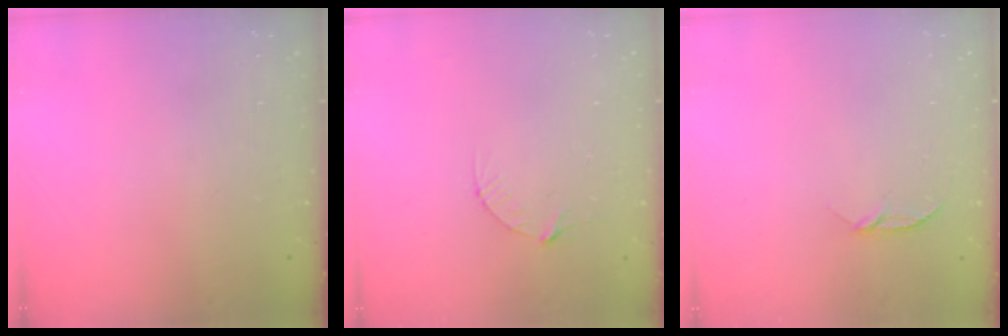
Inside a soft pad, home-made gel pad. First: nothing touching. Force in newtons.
{"total": 4.1, "press": 4.1, "slide": 0.4}
{"total": 4.0, "press": 4.0, "slide": 0.4}